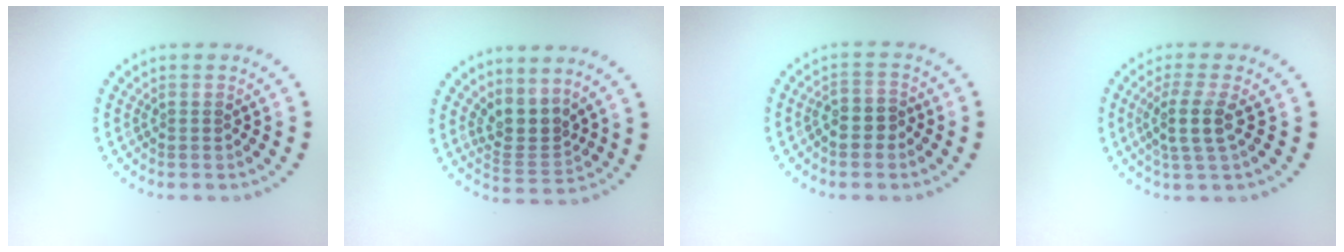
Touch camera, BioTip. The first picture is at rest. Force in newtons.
{"total": 3.0, "press": 2.1, "slide": 2.1}
{"total": 2.1, "press": 2.0, "slide": 0.8}
{"total": 2.9, "press": 2.3, "slide": 1.7}